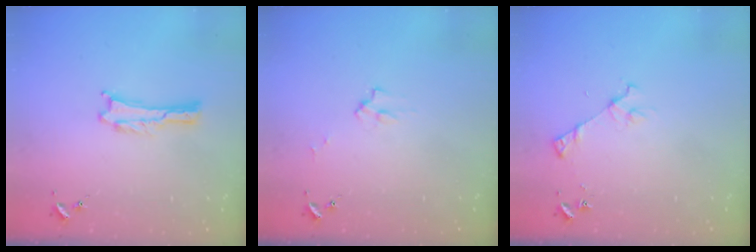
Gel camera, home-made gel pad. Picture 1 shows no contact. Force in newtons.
{"total": 2.2, "press": 2.2, "slide": 0.3}
{"total": 3.4, "press": 3.3, "slide": 0.2}